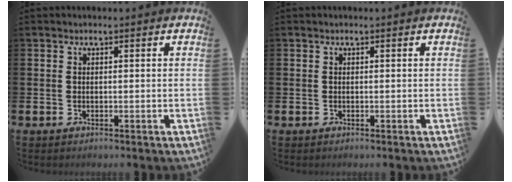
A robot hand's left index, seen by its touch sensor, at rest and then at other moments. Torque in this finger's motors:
{"motor_torque": [0.00, 0.00, -0.04, 0.00]}